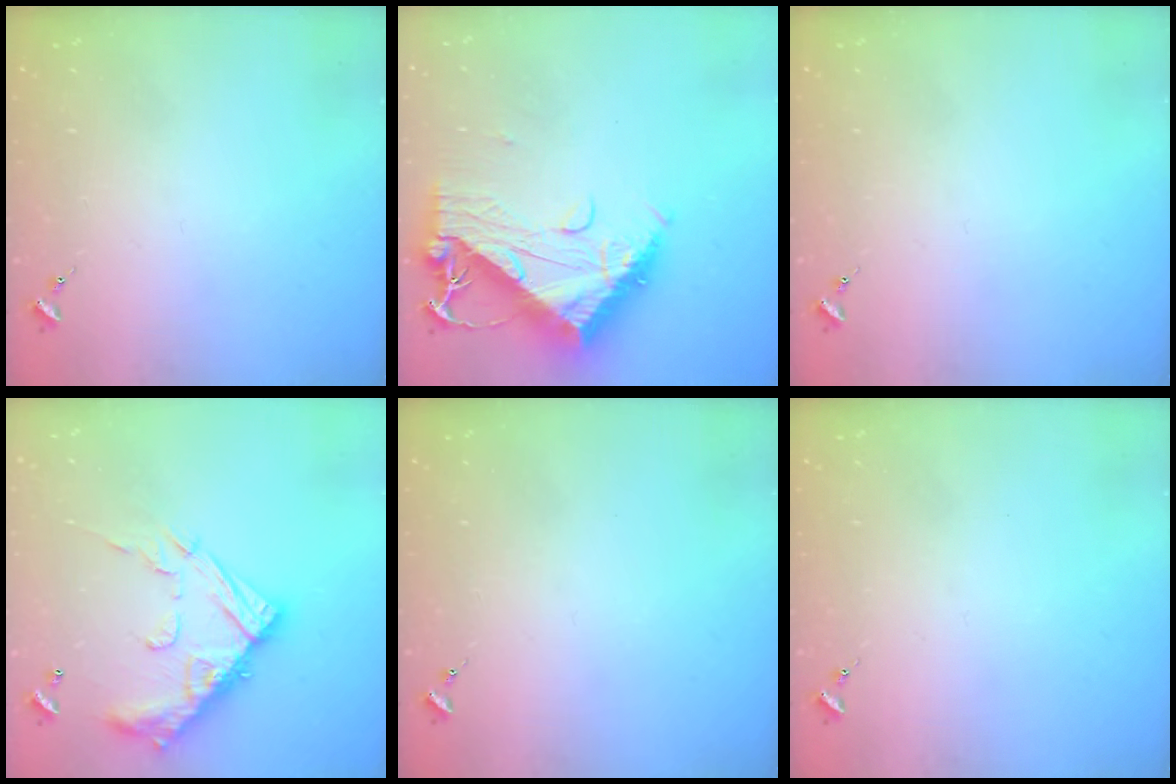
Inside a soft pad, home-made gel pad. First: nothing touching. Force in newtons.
{"total": 15.6, "press": 15.5, "slide": 1.5}
{"total": 0.0}
{"total": 18.0, "press": 18.0, "slide": 1.4}
{"total": 0.0}
{"total": 0.0}